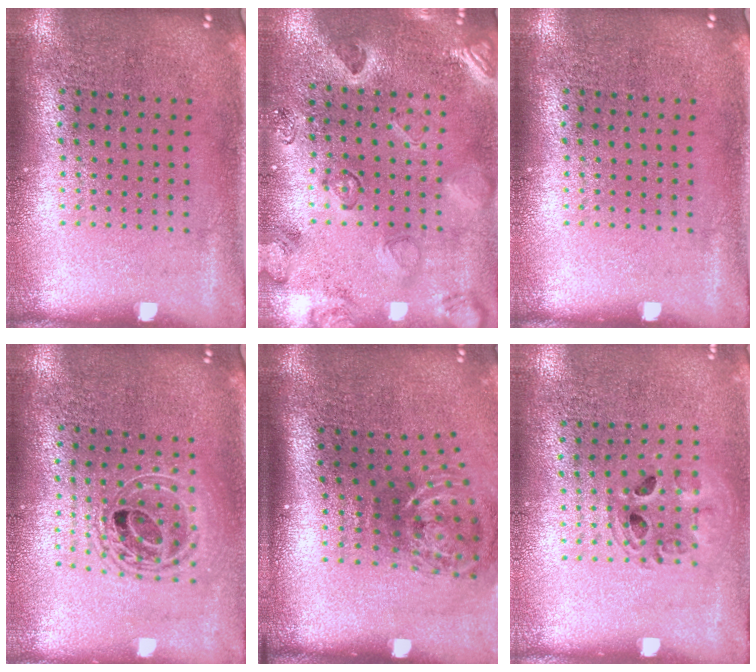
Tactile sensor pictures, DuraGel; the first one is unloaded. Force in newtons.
{"total": 2.3, "press": 2.0, "slide": 1.1}
{"total": 0.0}
{"total": 1.6, "press": 1.4, "slide": 0.8}
{"total": 2.0, "press": 1.2, "slide": 1.6}
{"total": 1.0, "press": 1.0, "slide": 0.1}